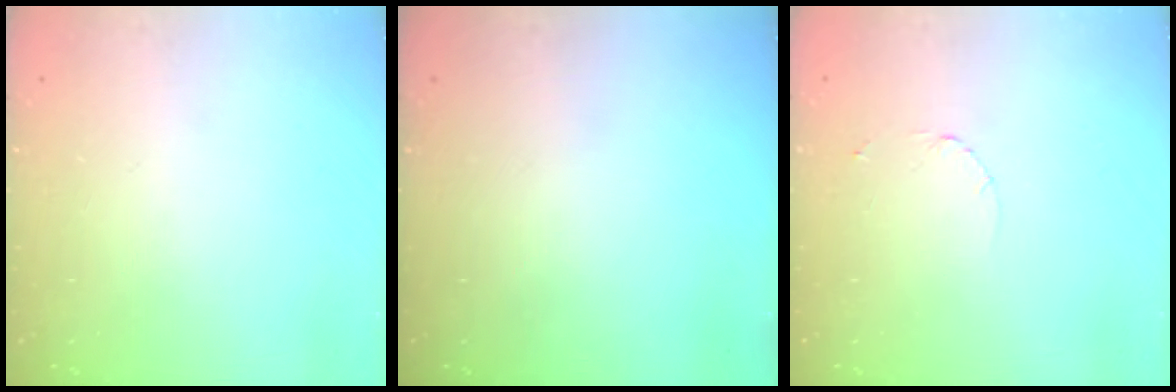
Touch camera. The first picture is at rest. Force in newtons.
{"total": 0.0}
{"total": 1.6, "press": 1.6, "slide": 0.2}